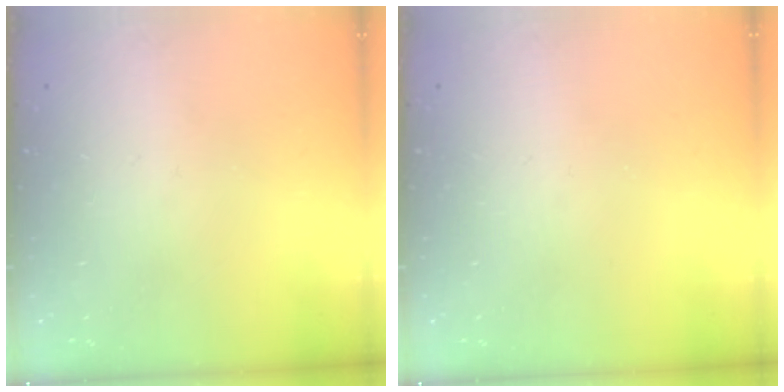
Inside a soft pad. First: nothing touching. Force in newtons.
{"total": 0.0}